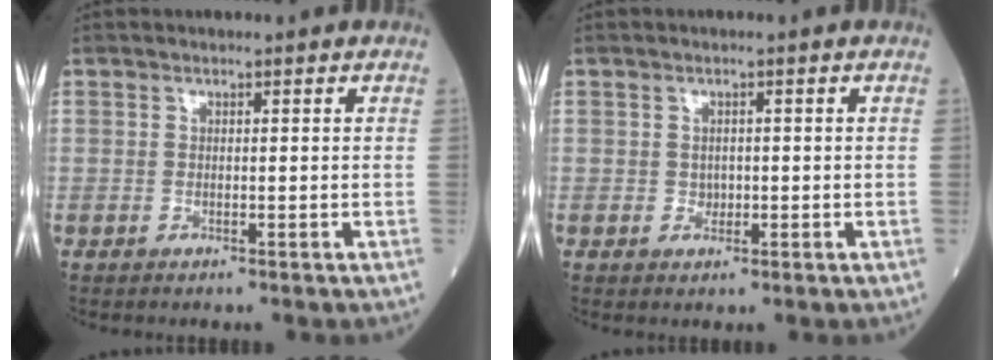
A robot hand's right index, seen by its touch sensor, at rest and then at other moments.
{"total": 1.2, "force": [-0.1, 1.1, 0.5], "torque": [-0.004, 0.002, 0.002]}